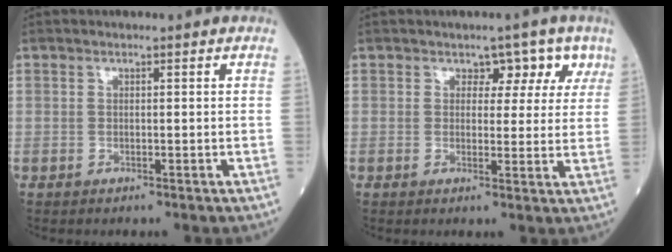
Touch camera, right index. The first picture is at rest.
{"total": 4.6, "force": [2.7, 3.2, 2.1], "torque": [-0.008, 0.009, 0.026]}